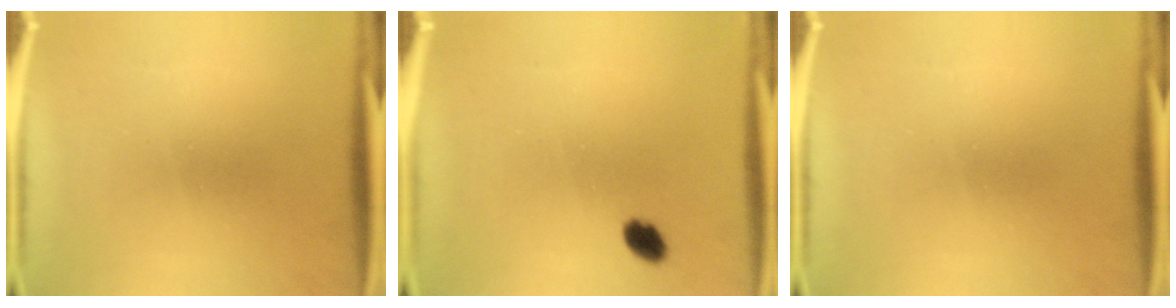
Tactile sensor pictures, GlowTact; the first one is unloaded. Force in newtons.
{"total": 2.8}
{"total": 0.0}